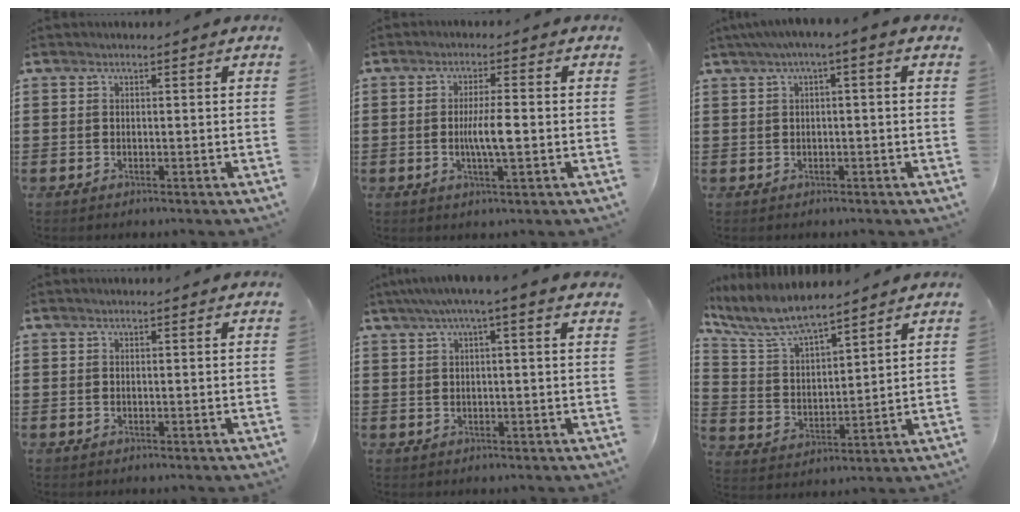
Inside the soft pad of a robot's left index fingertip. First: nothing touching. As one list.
[{"total": 4.9, "force": [-0.5, 0.8, 4.8], "torque": [-0.090, 0.000, -0.014]}, {"total": 1.9, "force": [-0.4, -0.1, 1.9], "torque": [-0.031, -0.002, -0.010]}, {"total": 0.0}, {"total": 2.9, "force": [1.3, -0.2, 2.6], "torque": [-0.052, 0.001, 0.021]}, {"total": 7.6, "force": [6.7, 1.4, 3.1], "torque": [-0.090, -0.030, 0.118]}]